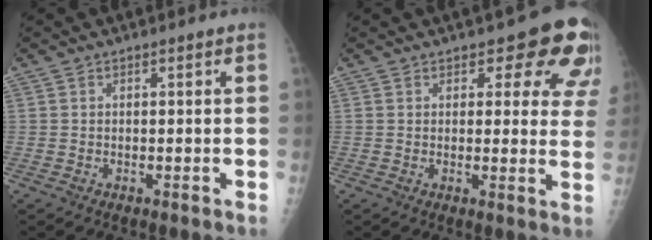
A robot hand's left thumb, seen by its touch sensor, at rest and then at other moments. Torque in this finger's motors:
{"motor_torque": [0.15, 0.24, 0.03, -0.15, 0.05]}